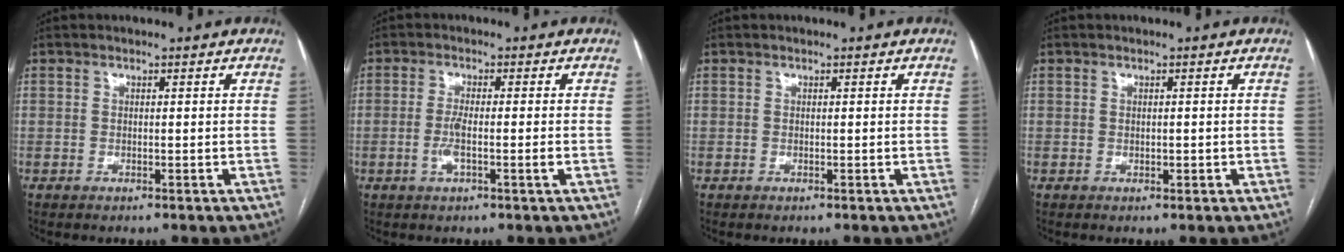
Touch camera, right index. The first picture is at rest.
{"total": 3.6, "force": [-1.1, 0.1, 3.4], "torque": [-0.070, -0.004, -0.021]}
{"total": 0.0}
{"total": 0.7, "force": [-0.2, 0.5, 0.5], "torque": [-0.006, 0.000, 0.000]}